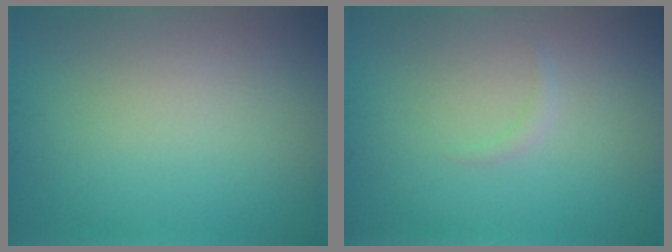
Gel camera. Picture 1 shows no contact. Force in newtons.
{"total": 0.7, "press": 0.7, "slide": 0.1}